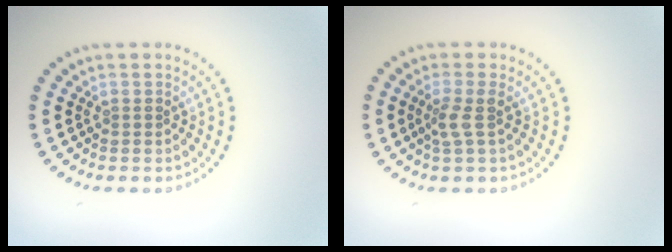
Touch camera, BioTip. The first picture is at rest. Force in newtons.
{"total": 1.8, "press": 1.4, "slide": 1.2}